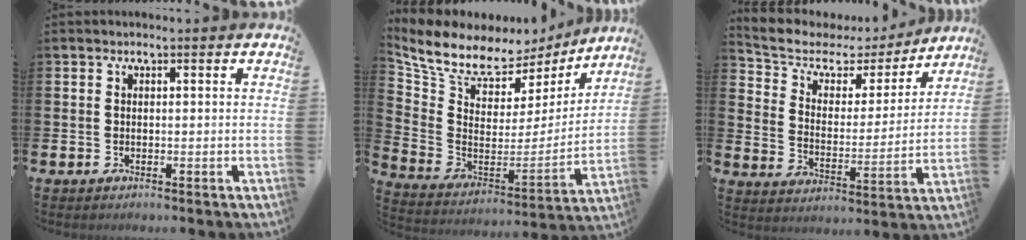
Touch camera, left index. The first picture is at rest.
{"total": 9.7, "force": [8.2, 4.3, 2.7], "torque": [-0.109, -0.049, 0.146]}
{"total": 6.3, "force": [4.9, 3.5, 1.7], "torque": [-0.073, -0.031, 0.080]}